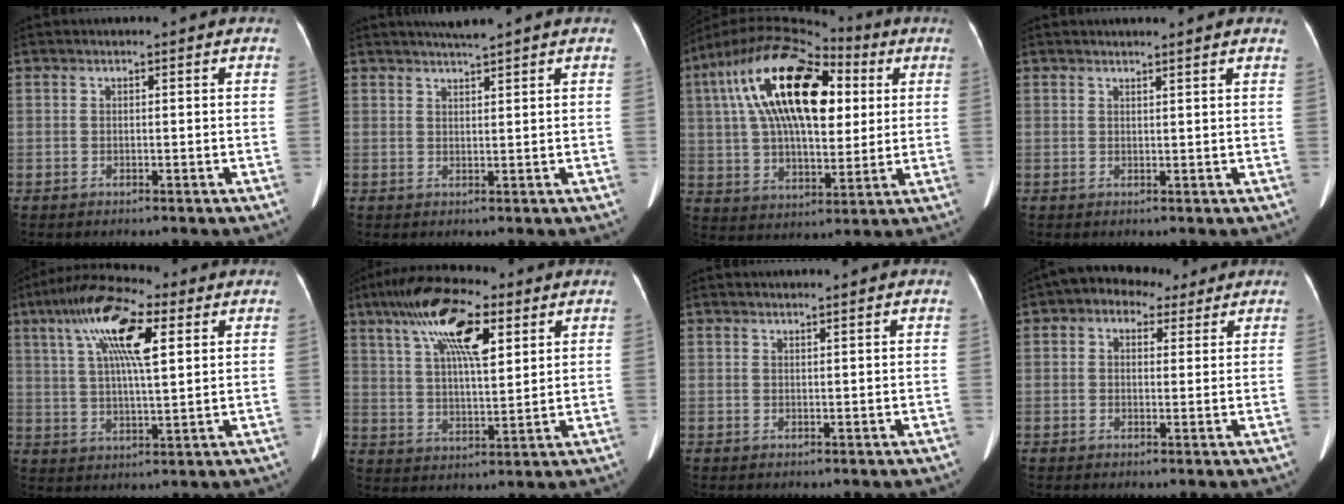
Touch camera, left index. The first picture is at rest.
{"total": 3.0, "force": [2.6, -0.5, 1.4], "torque": [-0.020, 0.012, 0.045]}
{"total": 21.6, "force": [6.5, 9.7, 18.2], "torque": [-0.360, 0.056, 0.109]}
{"total": 1.6, "force": [1.4, -0.4, 0.7], "torque": [-0.024, 0.000, 0.020]}
{"total": 13.3, "force": [5.4, 3.0, 11.7], "torque": [-0.223, 0.027, 0.091]}
{"total": 13.4, "force": [6.7, 4.0, 10.9], "torque": [-0.205, 0.026, 0.119]}
{"total": 0.8, "force": [0.6, -0.2, 0.4], "torque": [-0.015, 0.000, 0.014]}
{"total": 5.6, "force": [3.1, 3.8, 2.6], "torque": [-0.041, 0.033, 0.046]}